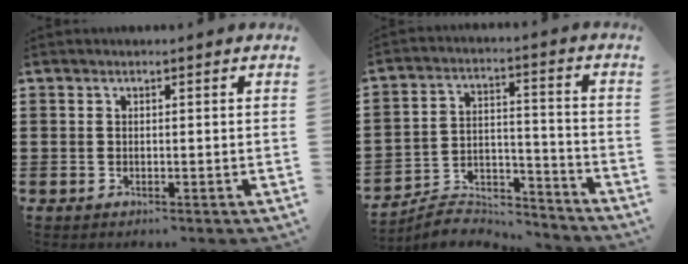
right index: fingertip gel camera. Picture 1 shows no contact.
{"total": 7.1, "force": [-6.8, 1.3, 1.5], "torque": [-0.032, 0.013, -0.134]}